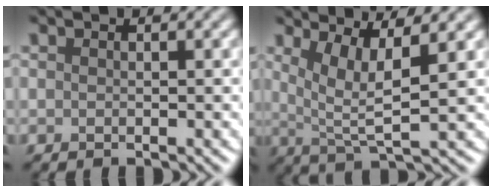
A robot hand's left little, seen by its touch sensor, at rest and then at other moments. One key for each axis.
{"total": 5.1, "fx": 1.8, "fy": 1.1, "fz": 4.6, "tx": -0.081, "ty": -0.007, "tz": 0.033}